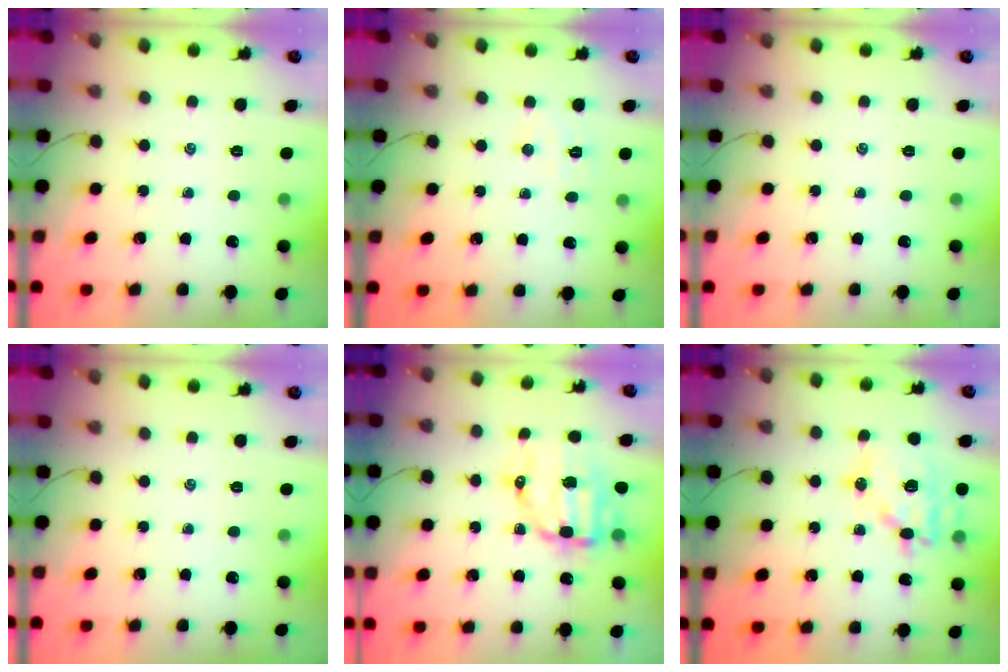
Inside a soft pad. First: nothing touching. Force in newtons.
{"total": 3.6, "press": 3.5, "slide": 0.8}
{"total": 0.0}
{"total": 0.0}
{"total": 10.5, "press": 10.3, "slide": 2.1}
{"total": 15.5, "press": 15.3, "slide": 2.4}